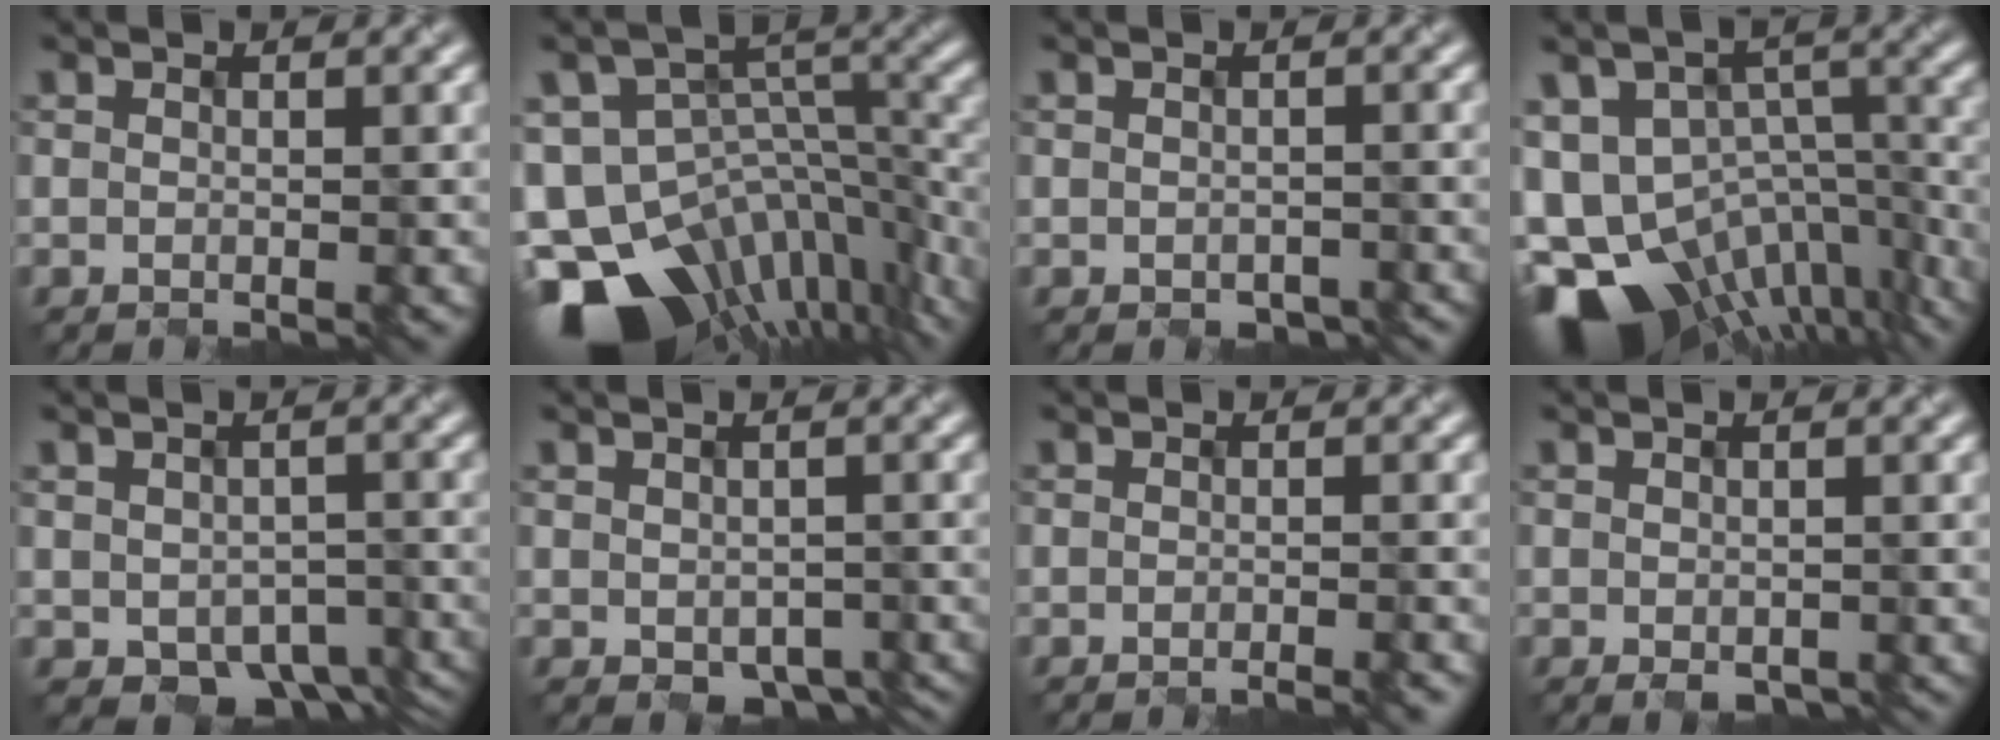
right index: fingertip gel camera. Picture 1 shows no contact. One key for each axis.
{"total": 15.0, "fx": -9.5, "fy": 8.4, "fz": 8.0, "tx": -0.169, "ty": -0.006, "tz": -0.130}
{"total": 1.2, "fx": -1.1, "fy": 0.4, "fz": 0.3, "tx": -0.005, "ty": -0.002, "tz": 0.002}
{"total": 15.1, "fx": -8.0, "fy": 9.7, "fz": 8.4, "tx": -0.170, "ty": -0.018, "tz": -0.078}
{"total": 5.5, "fx": -2.5, "fy": 3.7, "fz": 3.2, "tx": -0.040, "ty": -0.011, "tz": -0.009}
{"total": 3.1, "fx": -1.4, "fy": 2.1, "fz": 1.8, "tx": -0.025, "ty": -0.014, "tz": 0.001}
{"total": 1.3, "fx": -1.0, "fy": 0.2, "fz": 0.8, "tx": -0.006, "ty": 0.002, "tz": -0.018}
{"total": 0.9, "fx": -0.8, "fy": 0.3, "fz": 0.4, "tx": -0.010, "ty": -0.003, "tz": 0.002}